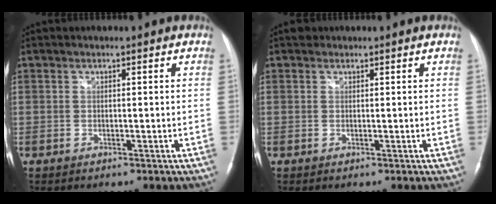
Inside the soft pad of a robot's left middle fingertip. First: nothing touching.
{"total": 0.7, "force": [0.5, 0.5, 0.0], "torque": [-0.001, 0.004, 0.007]}